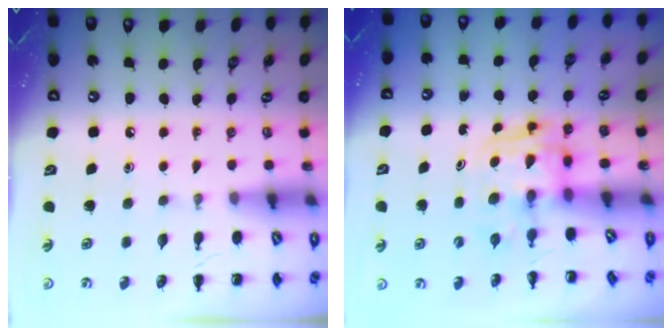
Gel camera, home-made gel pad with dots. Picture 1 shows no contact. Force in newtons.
{"total": 3.9, "press": 3.8, "slide": 0.8}